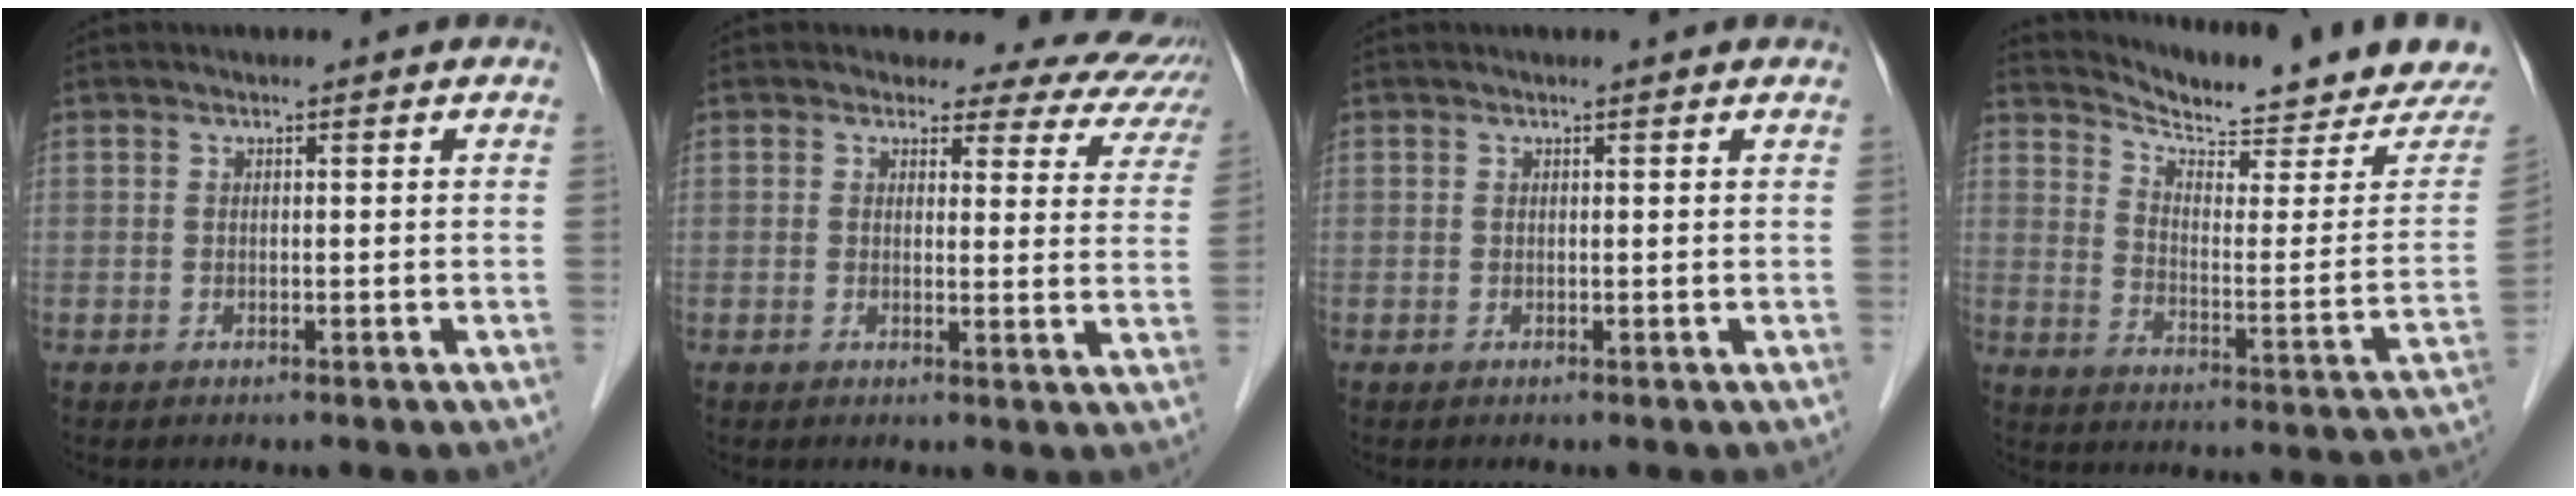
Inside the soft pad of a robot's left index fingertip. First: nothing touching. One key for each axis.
{"total": 10.7, "fx": 8.8, "fy": 5.0, "fz": 3.4, "tx": -0.011, "ty": -0.004, "tz": 0.064}
{"total": 1.2, "fx": 1.2, "fy": 0.2, "fz": 0.3, "tx": -0.013, "ty": 0.007, "tz": 0.012}
{"total": 17.8, "fx": 17.0, "fy": 0.9, "fz": 5.3, "tx": -0.086, "ty": -0.074, "tz": 0.225}